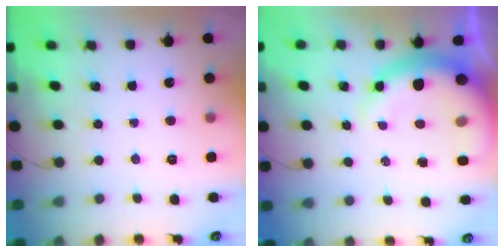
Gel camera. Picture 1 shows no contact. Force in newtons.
{"total": 13.3, "press": 12.9, "slide": 2.9}